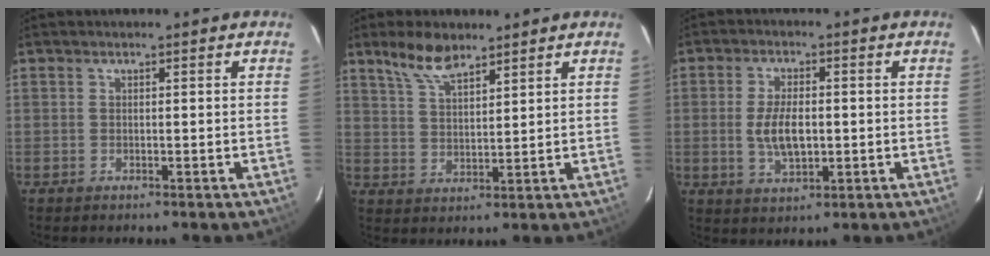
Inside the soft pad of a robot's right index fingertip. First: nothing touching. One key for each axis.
{"total": 7.0, "fx": 5.4, "fy": 2.5, "fz": 3.7, "tx": -0.069, "ty": 0.008, "tz": 0.107}
{"total": 6.9, "fx": -0.5, "fy": 3.4, "fz": 6.0, "tx": -0.118, "ty": -0.004, "tz": -0.004}